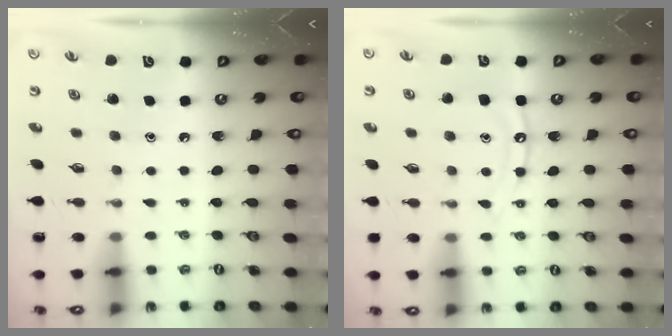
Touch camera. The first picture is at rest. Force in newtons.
{"total": 9.6, "press": 9.6, "slide": 0.8}